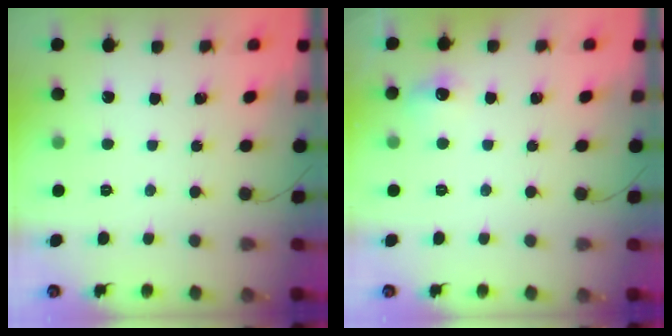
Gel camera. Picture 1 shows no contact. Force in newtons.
{"total": 6.4, "press": 6.1, "slide": 1.6}